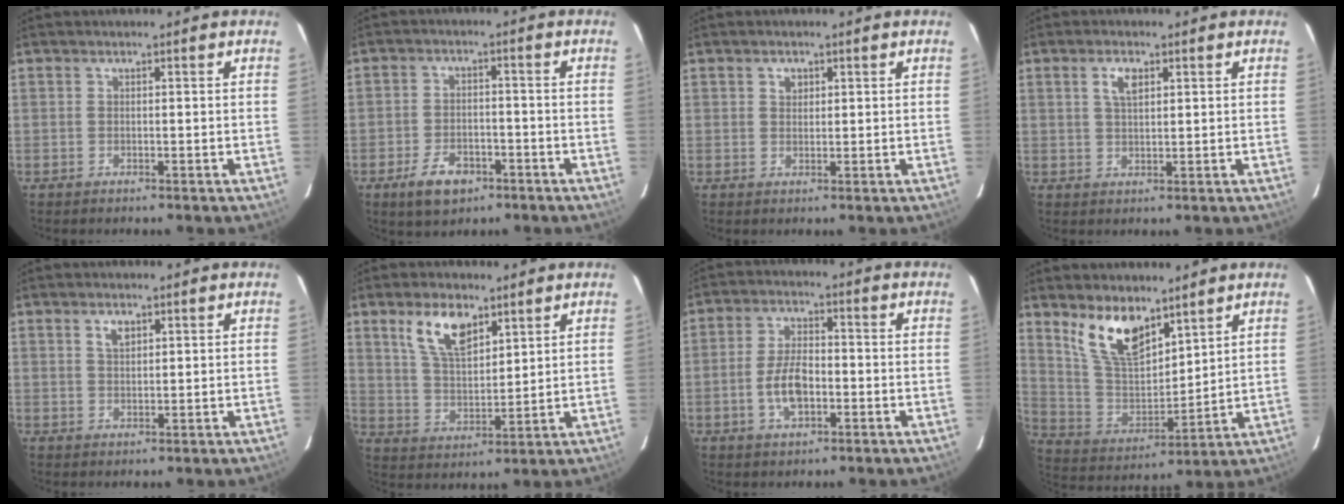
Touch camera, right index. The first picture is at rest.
{"total": 7.6, "force": [-4.5, 4.4, 4.2], "torque": [-0.101, 0.000, -0.069]}
{"total": 1.7, "force": [0.8, 1.4, 0.7], "torque": [-0.008, 0.006, 0.013]}
{"total": 3.5, "force": [1.5, 1.6, 2.7], "torque": [-0.051, 0.006, 0.028]}
{"total": 2.4, "force": [1.3, 1.3, 1.6], "torque": [-0.026, 0.003, 0.022]}
{"total": 9.7, "force": [5.6, 4.5, 6.5], "torque": [-0.122, 0.009, 0.115]}
{"total": 7.3, "force": [-2.1, 3.7, 5.9], "torque": [-0.120, 0.005, -0.036]}
{"total": 13.1, "force": [8.8, 5.7, 7.9], "torque": [-0.157, 0.001, 0.184]}